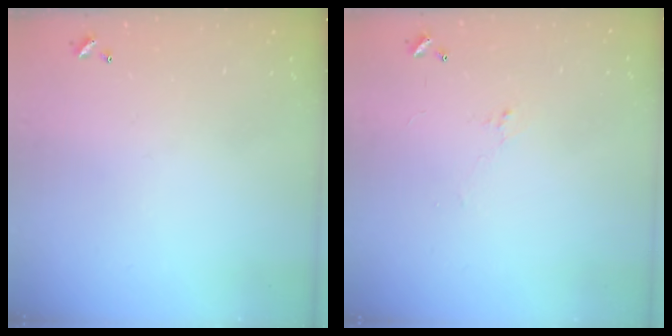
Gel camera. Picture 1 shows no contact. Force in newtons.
{"total": 0.6, "press": 0.3, "slide": 0.5}